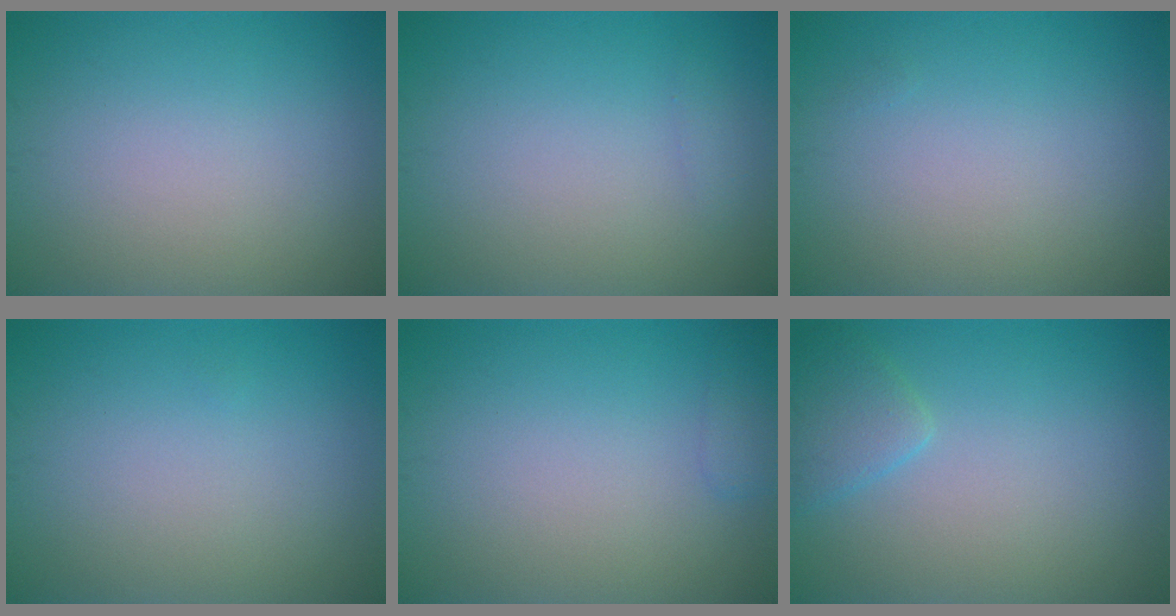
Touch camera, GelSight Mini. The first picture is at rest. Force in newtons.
{"total": 0.5, "press": 0.5, "slide": 0.1}
{"total": 0.0}
{"total": 0.0}
{"total": 1.1, "press": 1.1, "slide": 0.1}
{"total": 2.1, "press": 2.1, "slide": 0.2}